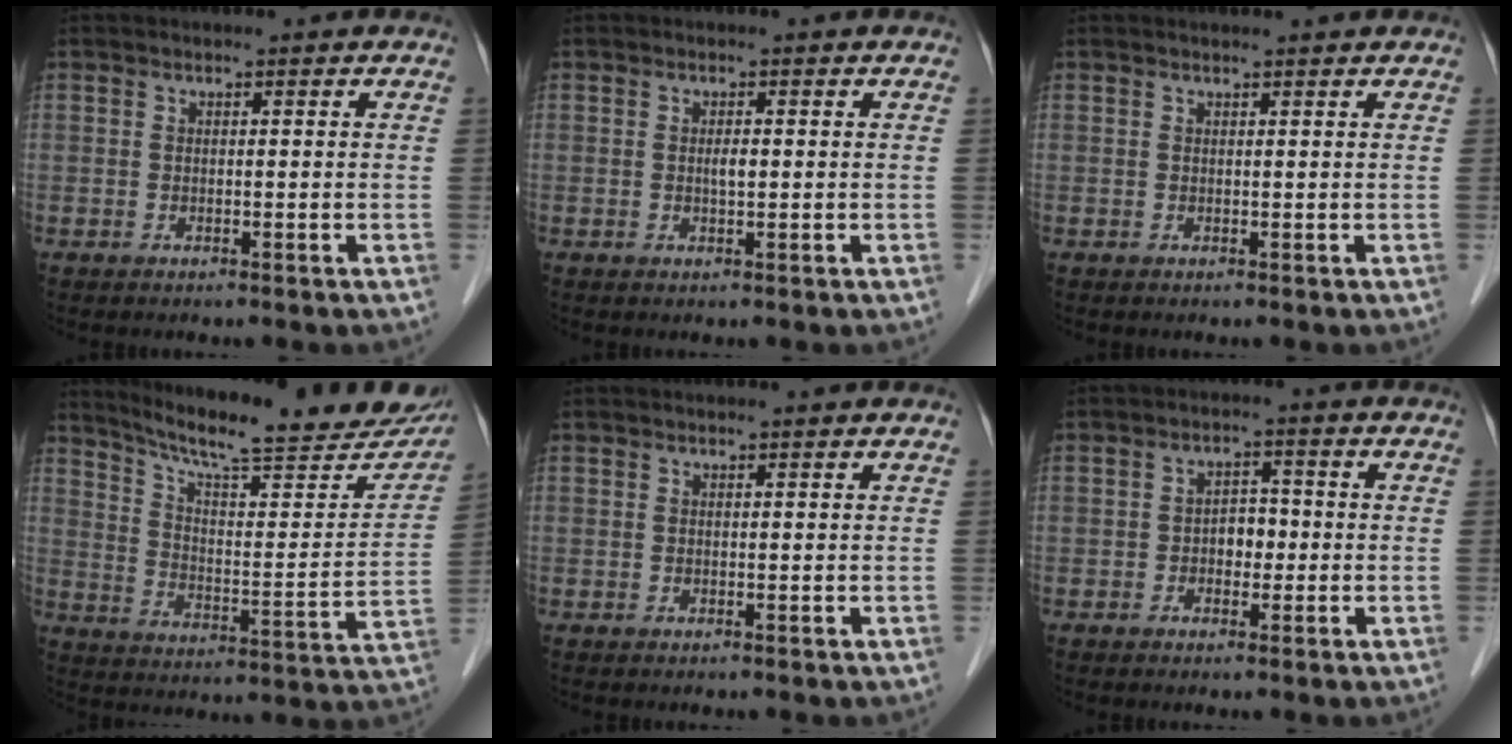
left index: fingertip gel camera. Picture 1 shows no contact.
{"total": 1.2, "force": [0.1, 0.3, 1.2], "torque": [-0.022, 0.000, 0.002]}
{"total": 2.4, "force": [2.3, -0.2, 0.7], "torque": [-0.009, 0.012, 0.029]}
{"total": 24.9, "force": [21.8, 3.3, 11.5], "torque": [-0.174, -0.043, 0.292]}
{"total": 1.1, "force": [1.0, -0.1, 0.4], "torque": [-0.011, 0.006, 0.017]}
{"total": 3.0, "force": [-0.6, 2.0, 2.1], "torque": [-0.030, 0.010, -0.012]}